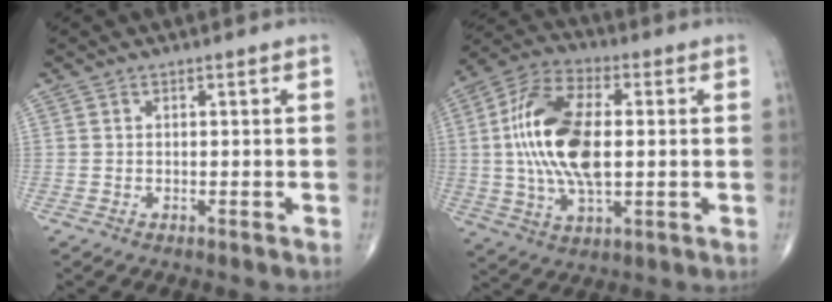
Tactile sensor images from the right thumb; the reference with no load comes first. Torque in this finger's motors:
{"motor_torque": [2.24, 2.77, 1.96, 0.11, 0.69]}